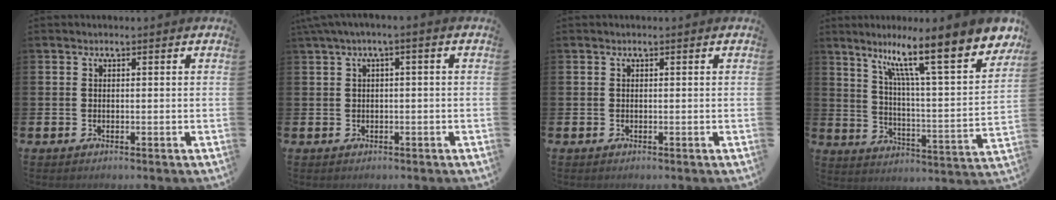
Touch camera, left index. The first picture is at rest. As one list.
[{"total": 1.4, "force": [-0.1, 0.0, 1.4], "torque": [-0.029, 0.000, -0.001]}, {"total": 0.0}, {"total": 12.7, "force": [9.4, 1.3, 8.3], "torque": [-0.154, -0.079, 0.138]}]